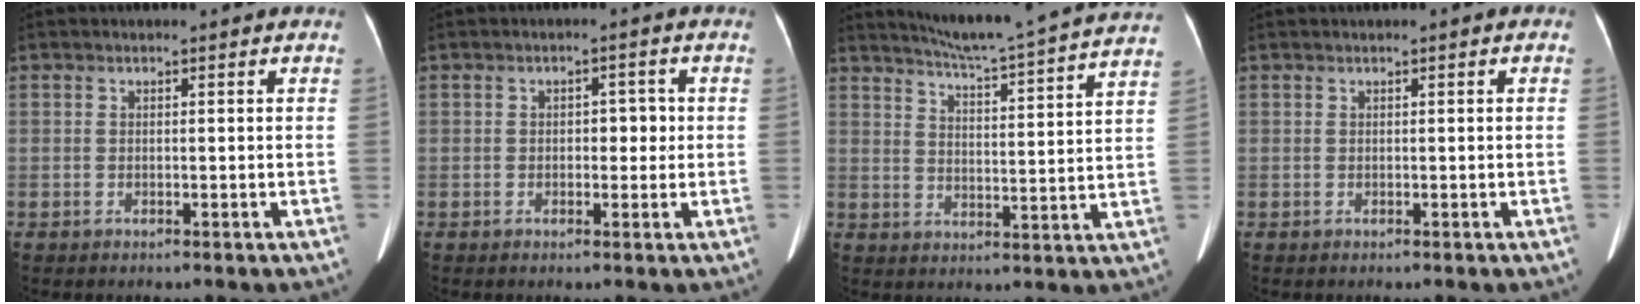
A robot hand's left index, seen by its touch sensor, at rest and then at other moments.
{"total": 2.8, "force": [0.0, 1.6, 2.3], "torque": [-0.027, 0.010, 0.001]}
{"total": 20.8, "force": [19.1, -1.4, 8.2], "torque": [-0.139, -0.045, 0.244]}
{"total": 0.5, "force": [0.2, 0.2, 0.5], "torque": [-0.008, 0.005, 0.002]}